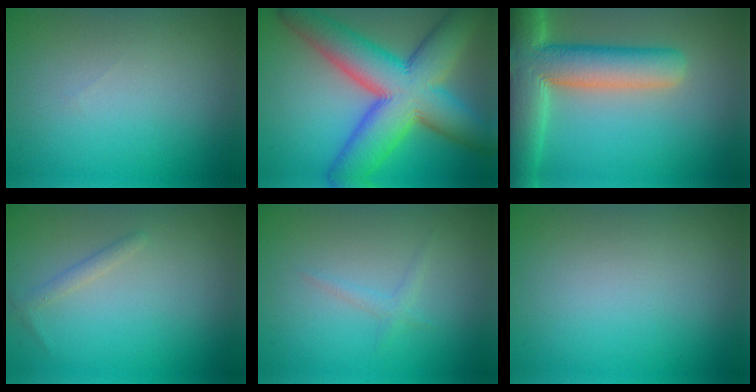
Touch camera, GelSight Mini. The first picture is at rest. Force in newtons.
{"total": 13.3, "press": 13.2, "slide": 0.6}
{"total": 9.7, "press": 9.6, "slide": 0.7}
{"total": 1.1, "press": 1.1, "slide": 0.1}
{"total": 0.9, "press": 0.9, "slide": 0.1}
{"total": 0.0}